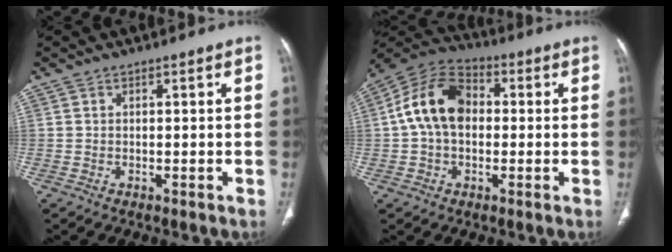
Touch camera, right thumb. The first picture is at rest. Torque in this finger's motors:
{"motor_torque": [0.92, 2.99, 1.11, -0.66, 0.13]}